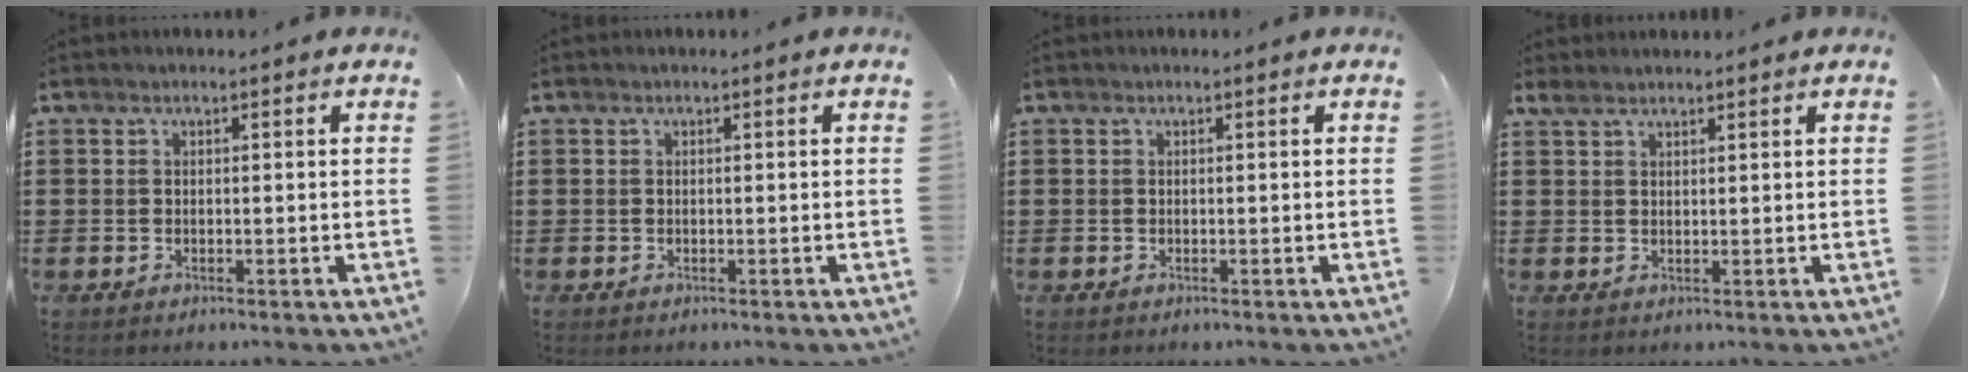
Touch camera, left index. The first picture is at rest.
{"total": 0.0}
{"total": 0.0}
{"total": 2.0, "force": [1.7, 0.7, 0.6], "torque": [-0.016, 0.003, 0.034]}